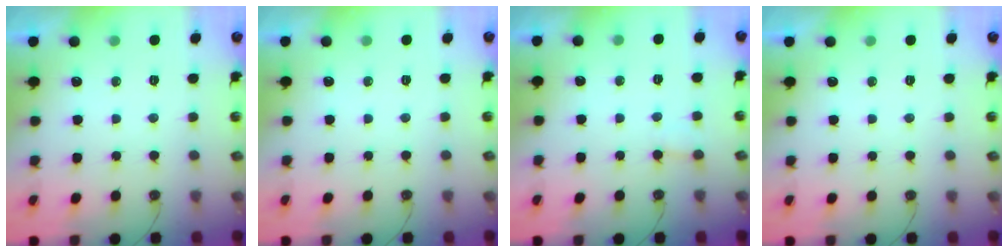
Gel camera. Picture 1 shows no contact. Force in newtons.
{"total": 0.0}
{"total": 4.3, "press": 4.3, "slide": 0.5}
{"total": 0.0}